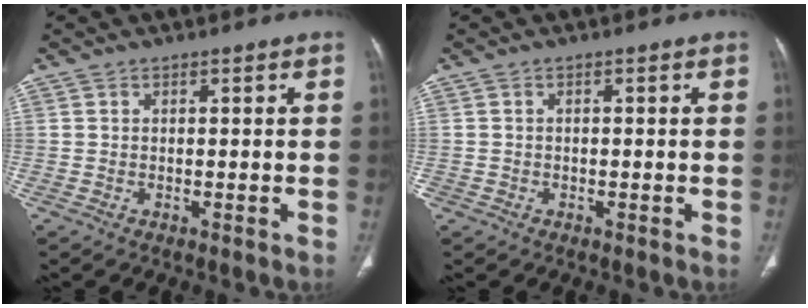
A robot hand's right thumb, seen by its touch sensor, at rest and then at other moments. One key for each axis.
{"total": 0.7, "fx": -0.3, "fy": 0.6, "fz": 0.1, "tx": 0.004, "ty": 0.004, "tz": -0.008}